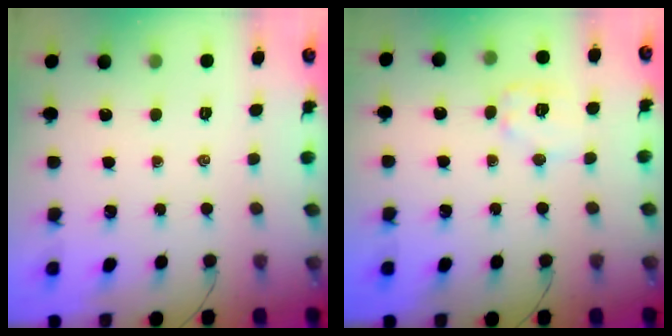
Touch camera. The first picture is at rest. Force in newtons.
{"total": 7.4, "press": 7.4, "slide": 0.8}